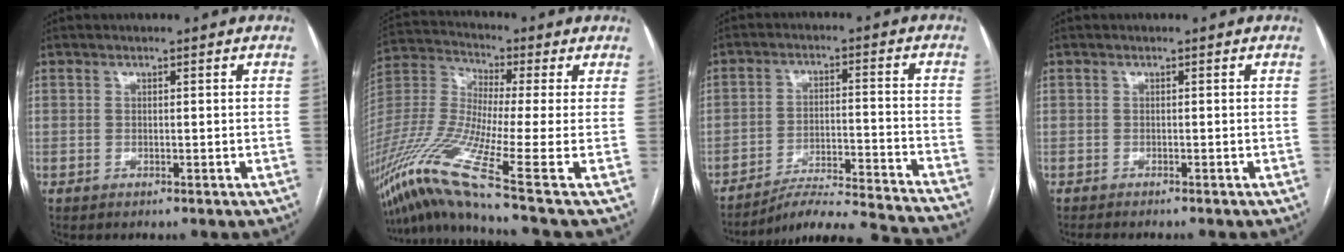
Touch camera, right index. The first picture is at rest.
{"total": 18.1, "force": [-10.9, -1.7, 14.4], "torque": [-0.324, -0.031, -0.212]}
{"total": 18.5, "force": [-17.8, -1.6, 4.7], "torque": [-0.051, -0.016, -0.252]}
{"total": 2.3, "force": [-2.1, 0.6, 0.8], "torque": [-0.009, -0.005, -0.028]}